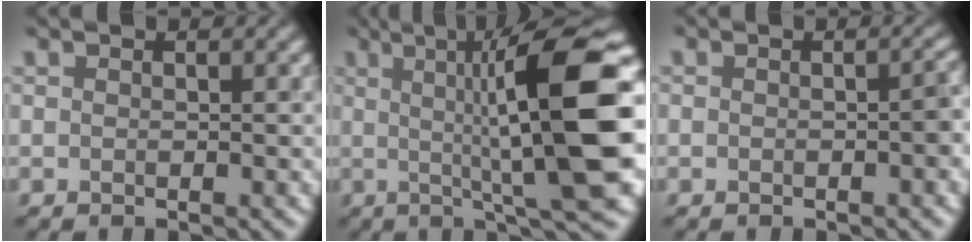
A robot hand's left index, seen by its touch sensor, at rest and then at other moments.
{"total": 13.6, "force": [1.3, 2.4, 13.3], "torque": [-0.167, 0.019, 0.019]}
{"total": 1.3, "force": [-0.4, 0.7, 1.0], "torque": [-0.014, 0.004, -0.005]}